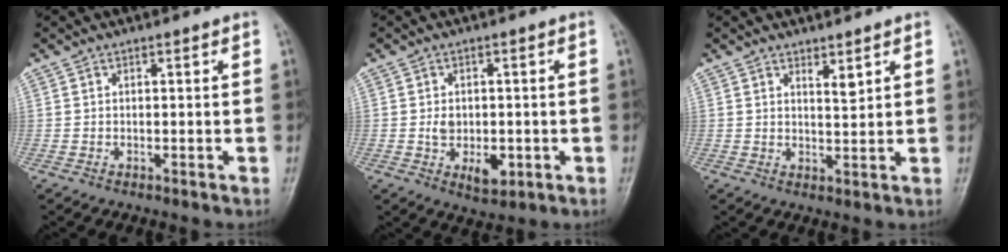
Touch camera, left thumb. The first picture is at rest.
{"total": 6.0, "force": [-1.0, 4.0, 4.3], "torque": [-0.053, -0.005, -0.009]}
{"total": 2.3, "force": [1.6, 0.5, 1.5], "torque": [-0.022, -0.017, 0.030]}